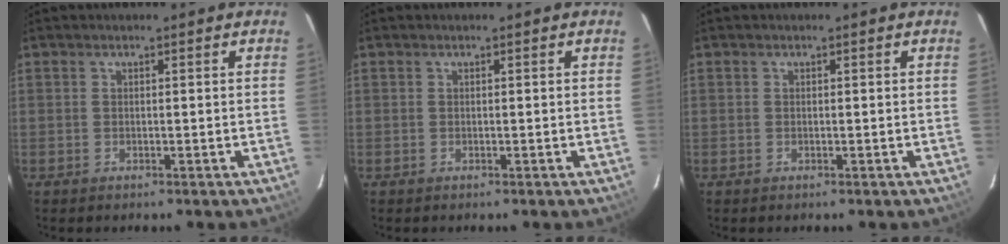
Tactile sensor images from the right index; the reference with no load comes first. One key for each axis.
{"total": 0.0}
{"total": 0.0}